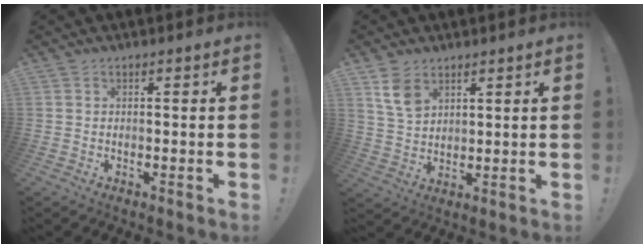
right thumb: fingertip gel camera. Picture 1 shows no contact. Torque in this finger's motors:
{"motor_torque": [0.05, 0.14, 0.26, 0.51, 0.01]}